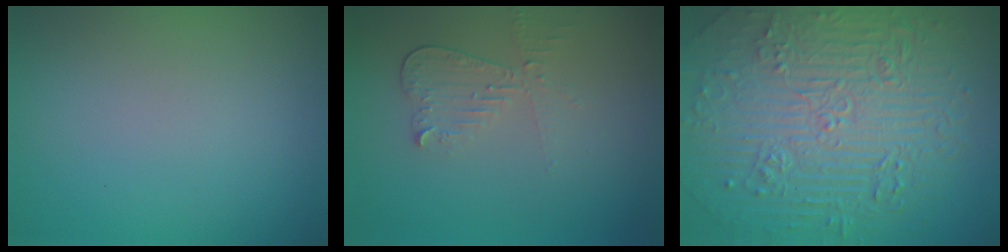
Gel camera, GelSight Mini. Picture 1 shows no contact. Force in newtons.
{"total": 2.0, "press": 1.9, "slide": 0.7}
{"total": 11.0, "press": 7.4, "slide": 8.2}